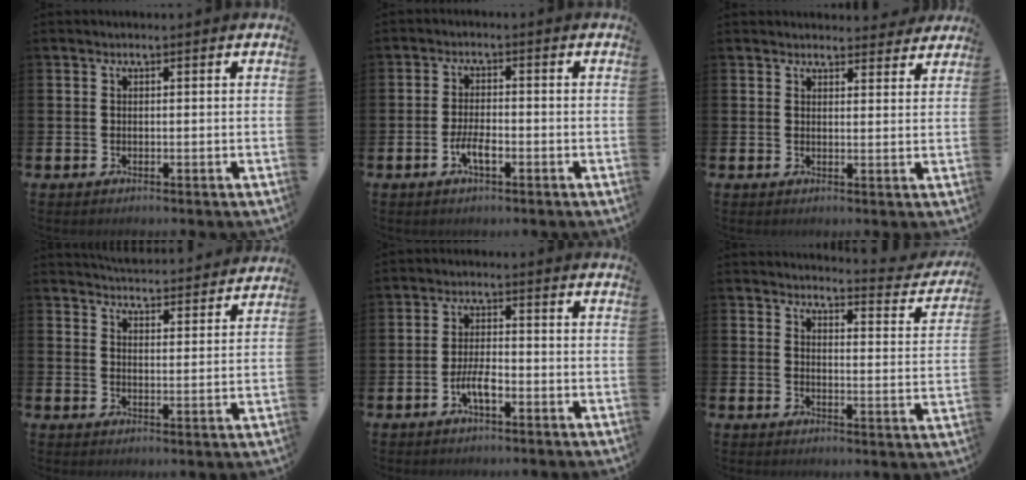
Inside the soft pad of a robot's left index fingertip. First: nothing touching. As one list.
[{"total": 3.2, "force": [-1.2, 1.1, 2.8], "torque": [-0.042, 0.003, -0.024]}, {"total": 3.1, "force": [3.0, 0.7, 0.0], "torque": [0.008, -0.020, 0.052]}, {"total": 5.0, "force": [5.0, 0.3, 0.0], "torque": [-0.003, -0.043, 0.088]}, {"total": 3.5, "force": [-1.5, 1.2, 2.9], "torque": [-0.060, 0.006, -0.029]}, {"total": 3.4, "force": [3.3, 0.5, 0.7], "torque": [-0.012, -0.035, 0.049]}]